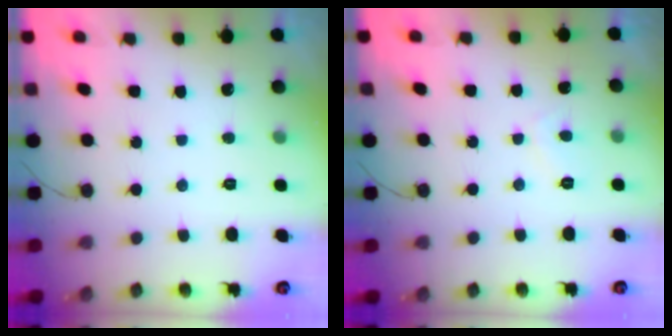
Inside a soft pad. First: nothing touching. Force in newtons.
{"total": 2.3, "press": 2.2, "slide": 0.7}